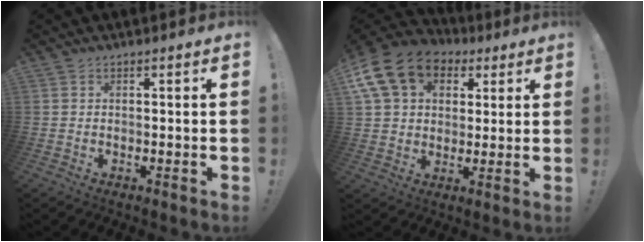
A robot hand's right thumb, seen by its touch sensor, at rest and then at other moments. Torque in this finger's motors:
{"motor_torque": [1.05, 2.72, 0.61, -0.33, 0.42]}